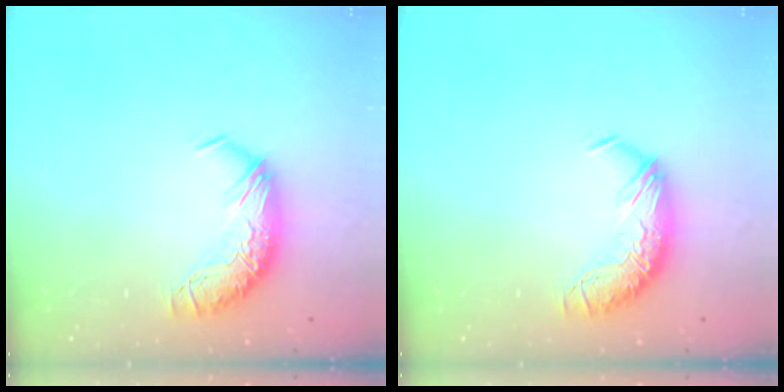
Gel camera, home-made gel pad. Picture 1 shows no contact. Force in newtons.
{"total": 0.0}